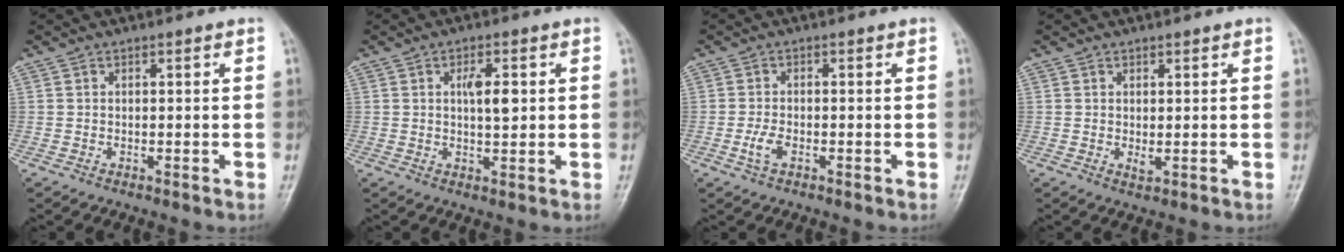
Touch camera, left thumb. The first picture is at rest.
{"total": 4.4, "force": [0.9, 1.8, 3.9], "torque": [-0.059, -0.002, 0.013]}
{"total": 2.7, "force": [-1.1, 1.3, 2.1], "torque": [-0.047, 0.006, -0.023]}
{"total": 1.2, "force": [0.3, 0.5, 1.0], "torque": [-0.015, -0.006, 0.008]}